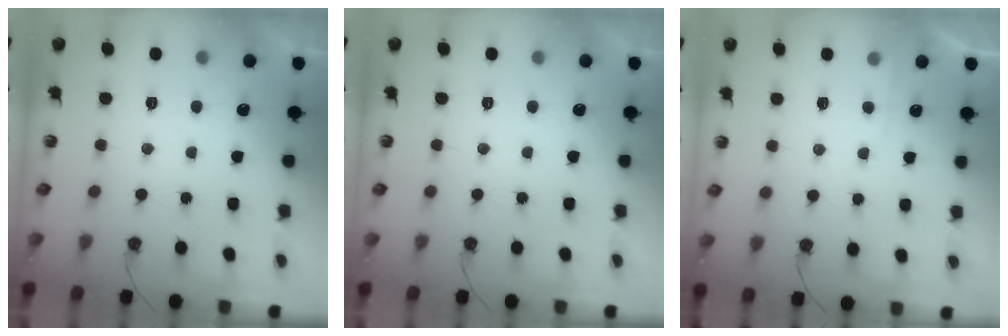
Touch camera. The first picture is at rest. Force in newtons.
{"total": 0.0}
{"total": 3.8, "press": 3.8, "slide": 0.4}